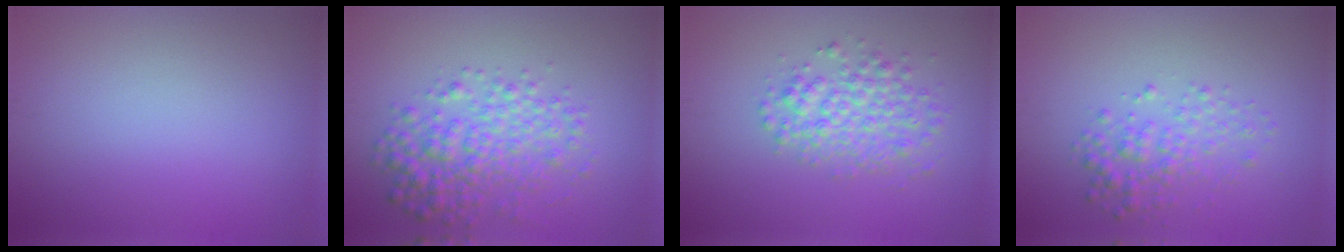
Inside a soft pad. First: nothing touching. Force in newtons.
{"total": 4.8, "press": 4.8, "slide": 0.0}
{"total": 3.7, "press": 3.7, "slide": 0.1}
{"total": 2.8, "press": 2.8, "slide": 0.0}